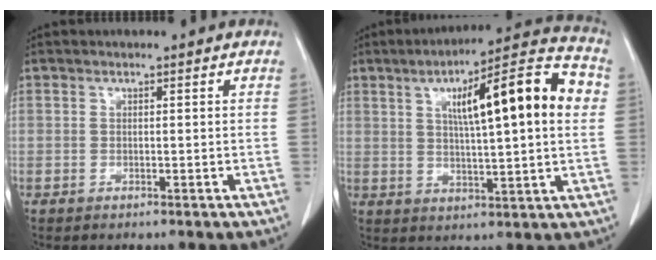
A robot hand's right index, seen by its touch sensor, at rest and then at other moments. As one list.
[{"total": 17.6, "force": [4.2, 2.4, 16.9], "torque": [-0.243, 0.033, 0.056]}]